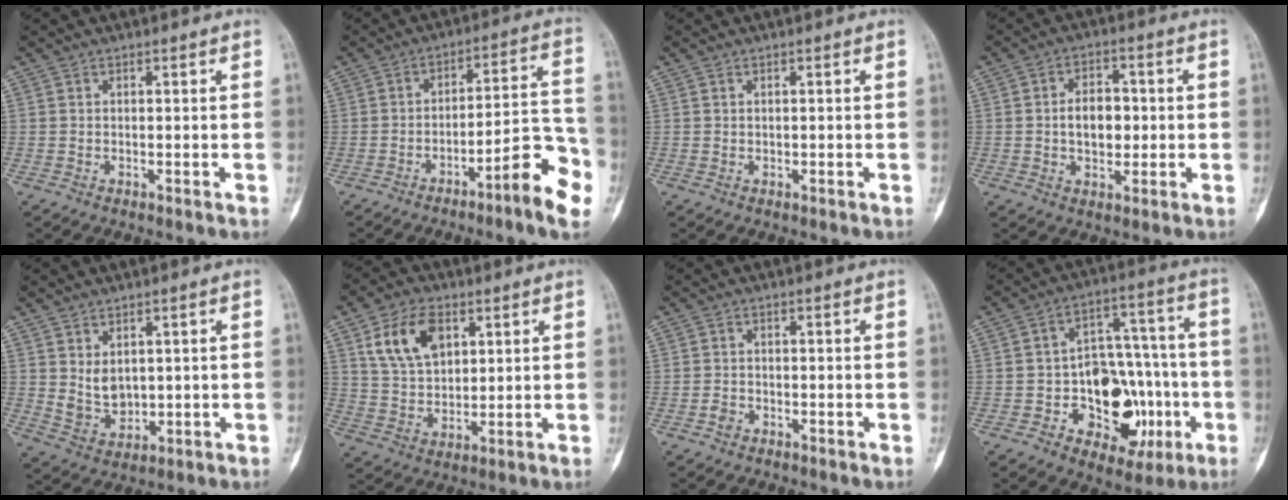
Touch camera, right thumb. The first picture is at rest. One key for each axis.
{"total": 12.9, "fx": -6.6, "fy": 2.3, "fz": 10.8, "tx": -0.134, "ty": 0.059, "tz": -0.096}
{"total": 0.0}
{"total": 7.2, "fx": -0.2, "fy": 4.8, "fz": 5.4, "tx": -0.064, "ty": 0.011, "tz": -0.006}
{"total": 5.2, "fx": 1.3, "fy": 3.6, "fz": 3.4, "tx": -0.046, "ty": -0.021, "tz": 0.040}
{"total": 11.2, "fx": 4.6, "fy": 7.0, "fz": 7.3, "tx": -0.114, "ty": -0.012, "tz": 0.091}
{"total": 1.5, "fx": -0.9, "fy": 1.0, "fz": 0.6, "tx": -0.013, "ty": 0.005, "tz": -0.017}
{"total": 19.3, "fx": -5.3, "fy": 12.5, "fz": 13.7, "tx": -0.136, "ty": 0.043, "tz": -0.068}